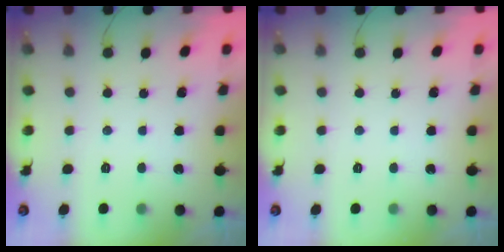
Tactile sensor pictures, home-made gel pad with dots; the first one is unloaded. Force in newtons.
{"total": 0.0}